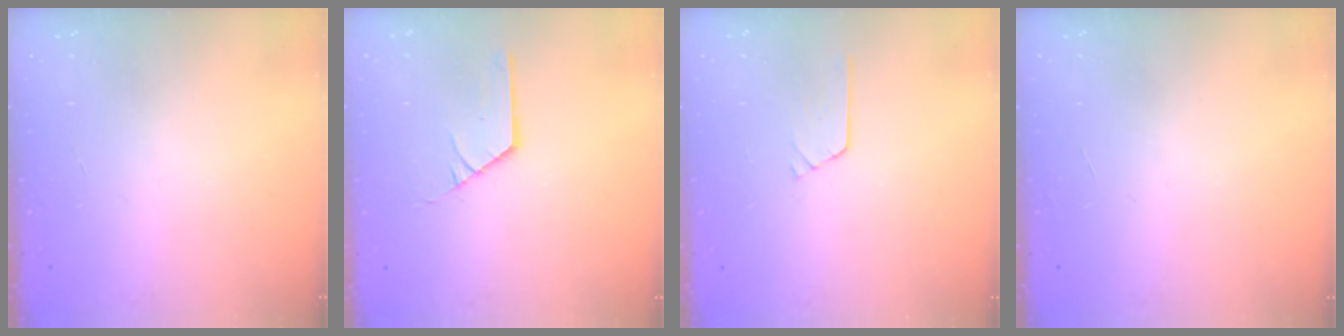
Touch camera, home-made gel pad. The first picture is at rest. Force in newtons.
{"total": 2.3, "press": 2.3, "slide": 0.3}
{"total": 4.3, "press": 4.3, "slide": 0.3}
{"total": 0.0}